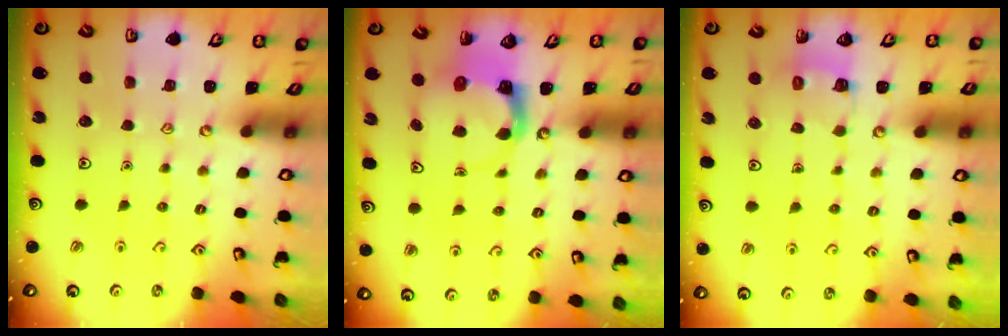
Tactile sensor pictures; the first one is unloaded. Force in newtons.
{"total": 3.7, "press": 3.6, "slide": 0.6}
{"total": 3.6, "press": 3.6, "slide": 0.2}